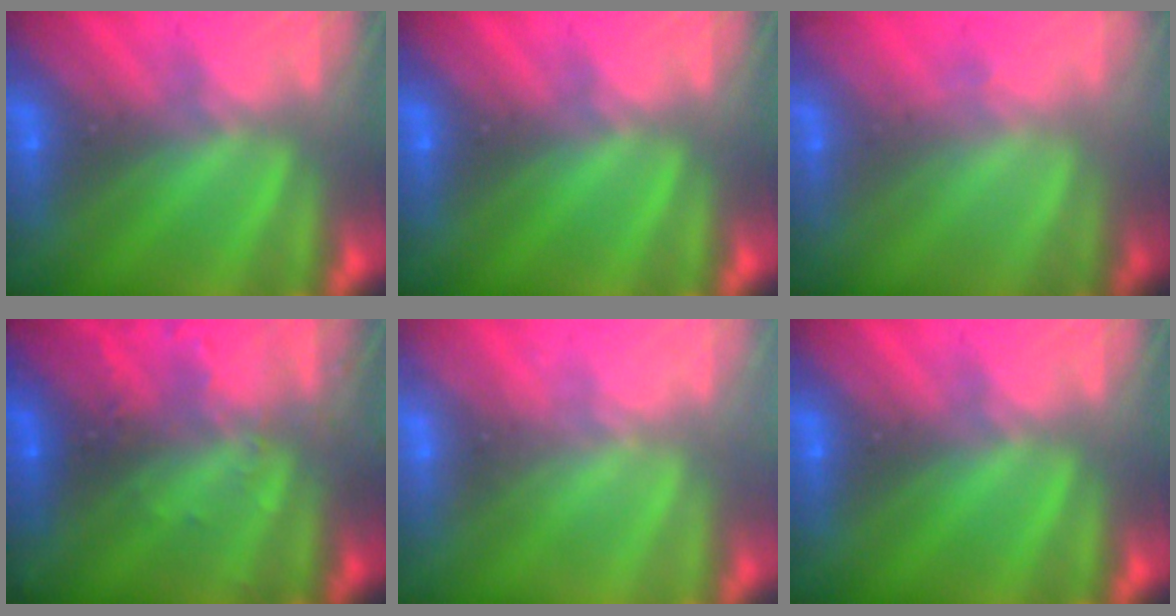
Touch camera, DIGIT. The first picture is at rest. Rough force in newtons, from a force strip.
{"total": 0.0}
{"total": 1.5}
{"total": 2.9}
{"total": 2.3}
{"total": 0.0}